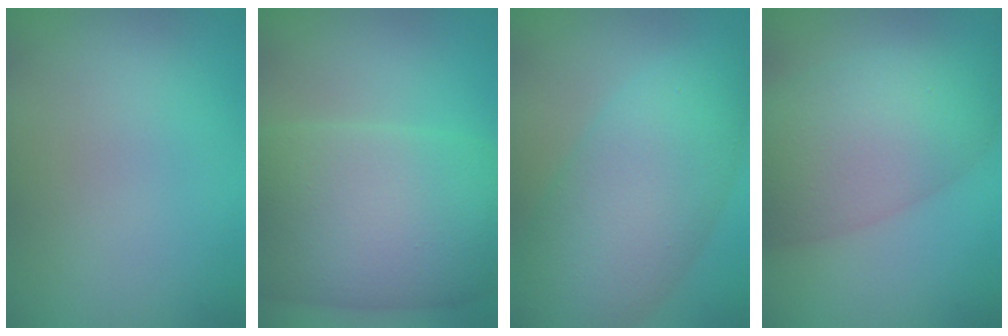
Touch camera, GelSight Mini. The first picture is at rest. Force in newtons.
{"total": 14.2, "press": 14.2, "slide": 0.6}
{"total": 8.7, "press": 8.7, "slide": 0.4}
{"total": 8.4, "press": 8.4, "slide": 0.2}